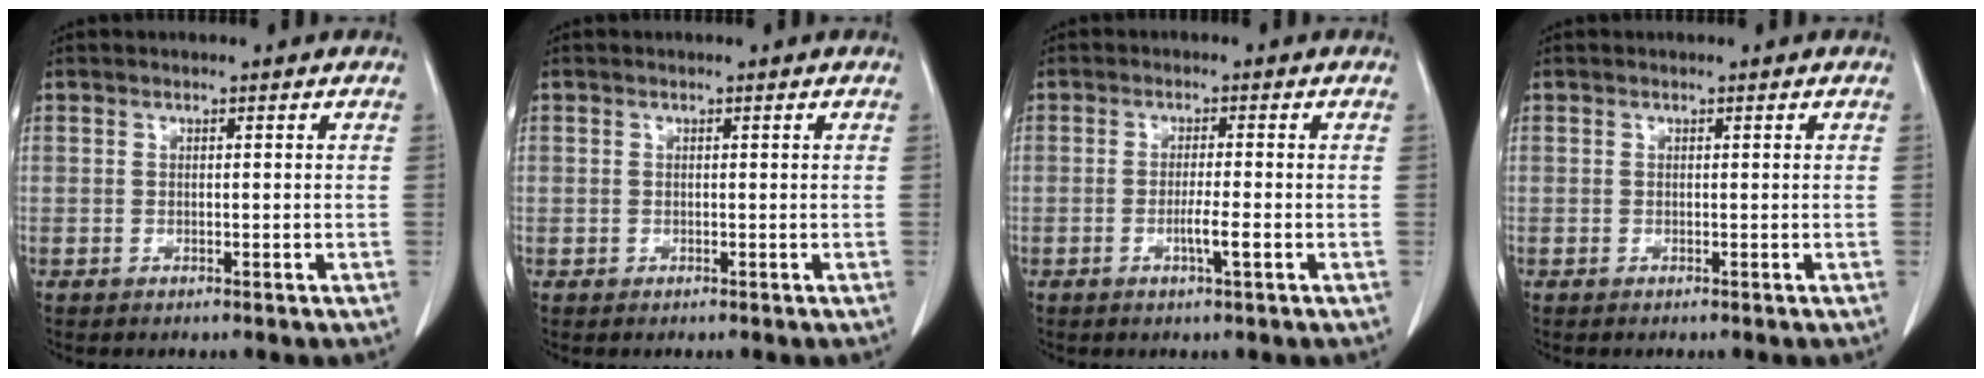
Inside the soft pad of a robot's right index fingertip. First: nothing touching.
{"total": 0.6, "force": [0.0, 0.6, -0.1], "torque": [0.005, 0.007, -0.002]}
{"total": 3.0, "force": [-1.0, -0.2, 2.8], "torque": [-0.052, -0.004, -0.019]}
{"total": 0.0}